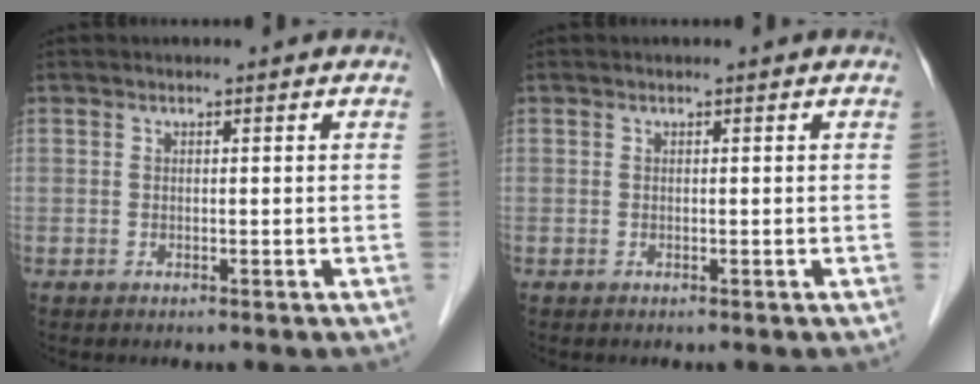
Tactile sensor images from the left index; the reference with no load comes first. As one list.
[{"total": 0.0}]